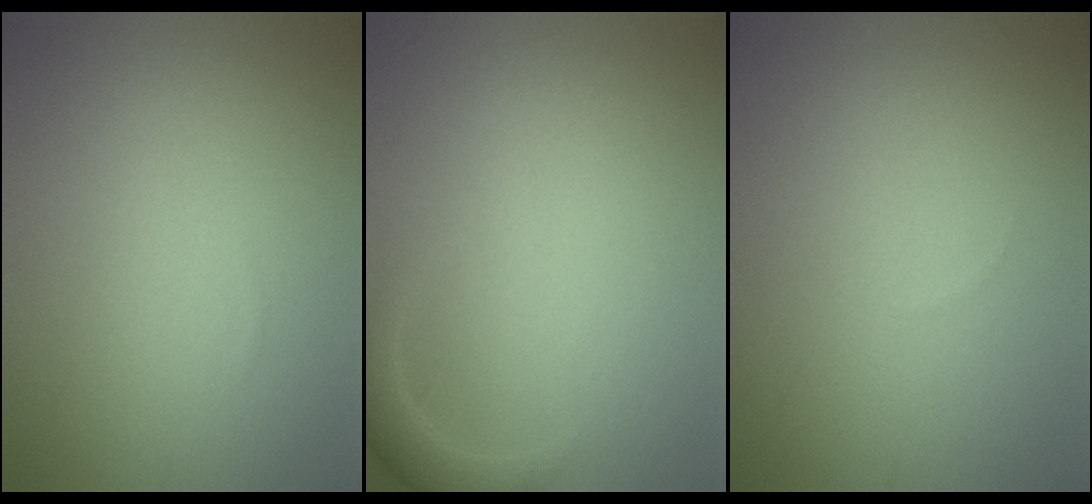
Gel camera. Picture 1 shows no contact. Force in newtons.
{"total": 1.5, "press": 1.5, "slide": 0.0}
{"total": 0.0}